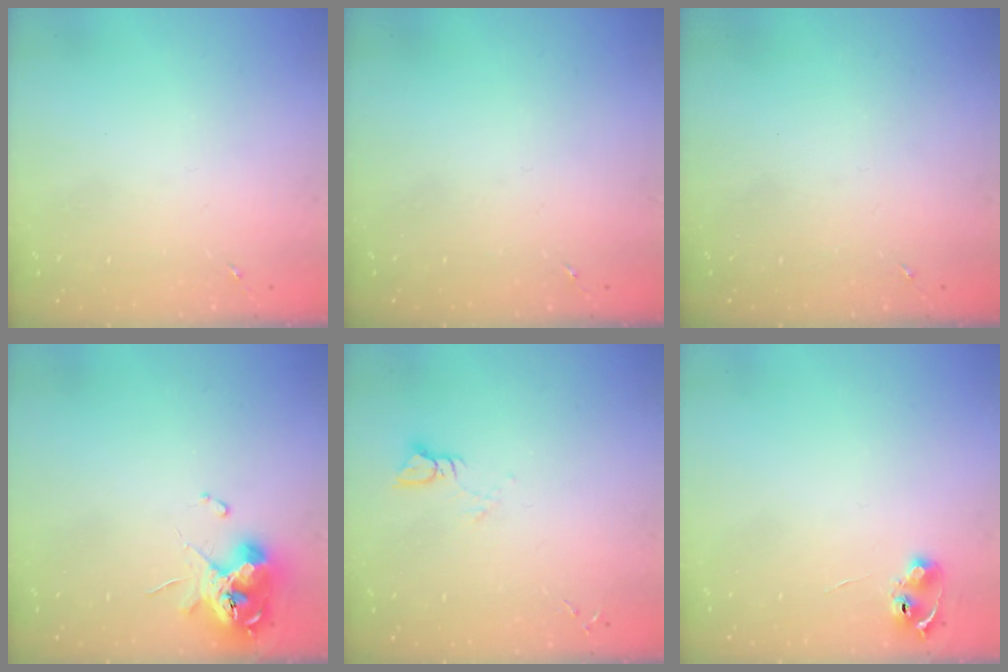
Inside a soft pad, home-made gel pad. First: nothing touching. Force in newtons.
{"total": 0.0}
{"total": 0.0}
{"total": 11.8, "press": 11.7, "slide": 1.4}
{"total": 3.5, "press": 3.5, "slide": 0.3}
{"total": 6.3, "press": 6.3, "slide": 0.8}